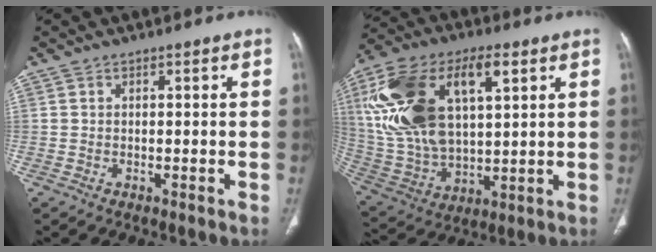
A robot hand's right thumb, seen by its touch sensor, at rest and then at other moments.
{"total": 24.9, "force": [7.5, 12.9, 19.9], "torque": [-0.388, -0.002, 0.141]}